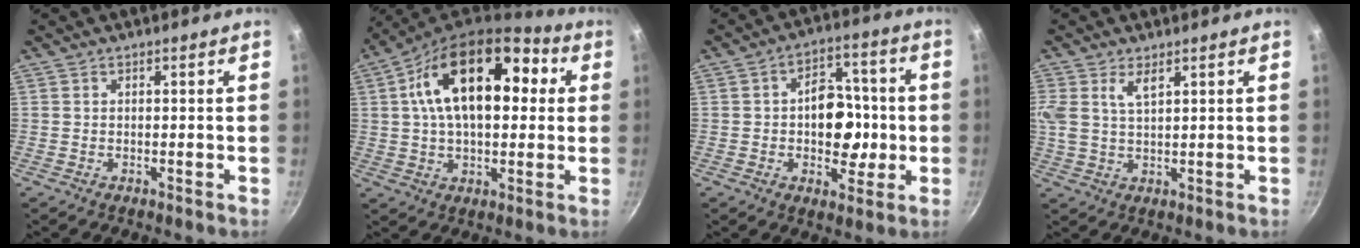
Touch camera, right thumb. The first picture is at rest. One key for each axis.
{"total": 21.6, "fx": 4.7, "fy": 12.1, "fz": 17.3, "tx": -0.266, "ty": 0.027, "tz": 0.064}
{"total": 12.4, "fx": -0.7, "fy": 8.1, "fz": 9.3, "tx": -0.087, "ty": 0.025, "tz": -0.010}
{"total": 5.1, "fx": 2.3, "fy": 2.1, "fz": 3.9, "tx": -0.089, "ty": -0.001, "tz": 0.055}